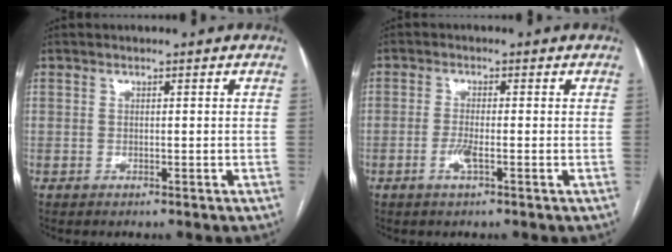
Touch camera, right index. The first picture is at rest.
{"total": 2.5, "force": [-1.0, 0.2, 2.3], "torque": [-0.049, -0.003, -0.022]}